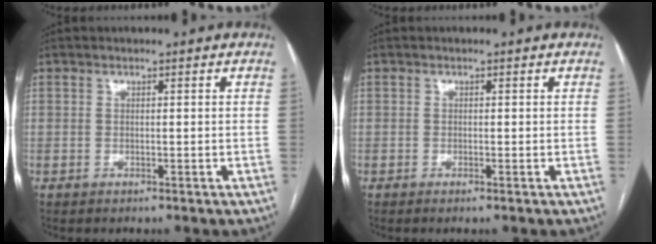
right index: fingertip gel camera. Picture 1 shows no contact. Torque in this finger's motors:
{"motor_torque": [0.02, 0.07, -0.02, 0.01]}